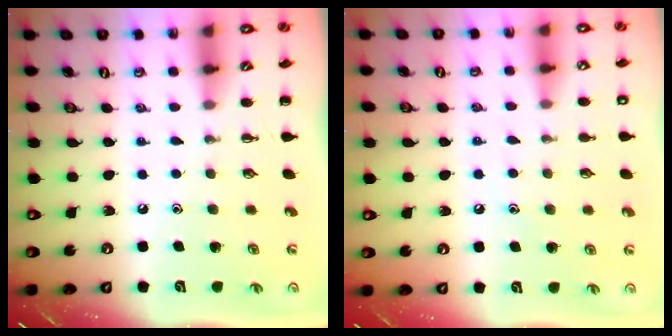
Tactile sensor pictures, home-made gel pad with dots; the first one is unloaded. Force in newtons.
{"total": 6.6, "press": 6.4, "slide": 1.6}